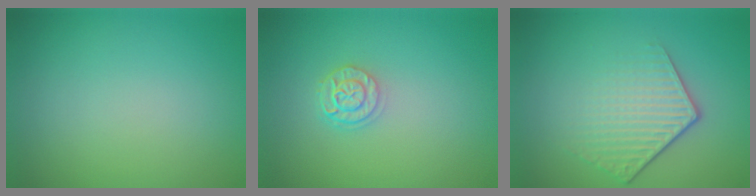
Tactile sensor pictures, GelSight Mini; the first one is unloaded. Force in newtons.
{"total": 2.4, "press": 2.0, "slide": 1.3}
{"total": 4.2, "press": 2.9, "slide": 3.0}